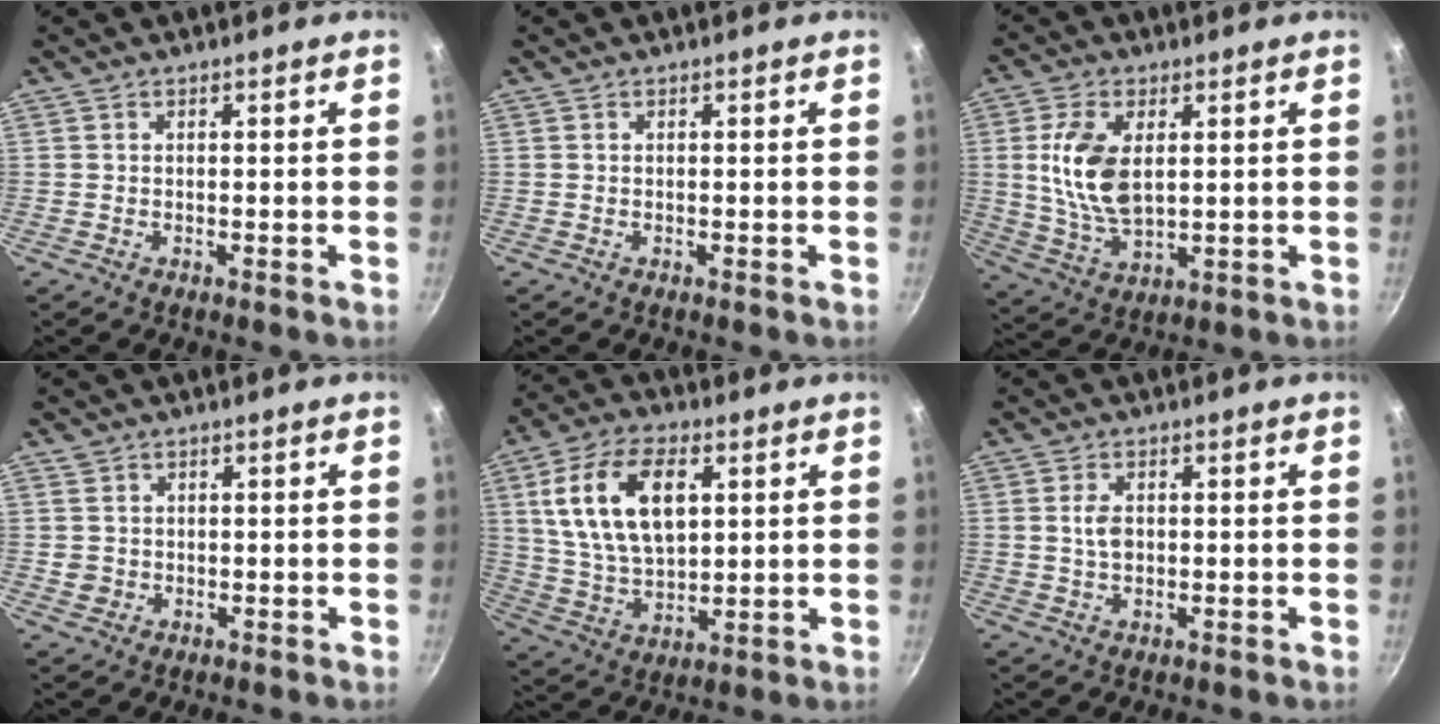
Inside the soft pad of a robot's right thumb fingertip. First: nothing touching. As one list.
[{"total": 0.0}, {"total": 11.7, "force": [2.1, 6.3, 9.6], "torque": [-0.190, -0.012, 0.048]}, {"total": 2.3, "force": [0.5, 2.2, 0.3], "torque": [0.006, -0.002, 0.012]}, {"total": 17.4, "force": [5.0, 9.8, 13.5], "torque": [-0.238, -0.007, 0.099]}, {"total": 3.4, "force": [0.3, 2.2, 2.6], "torque": [-0.045, 0.001, 0.007]}]